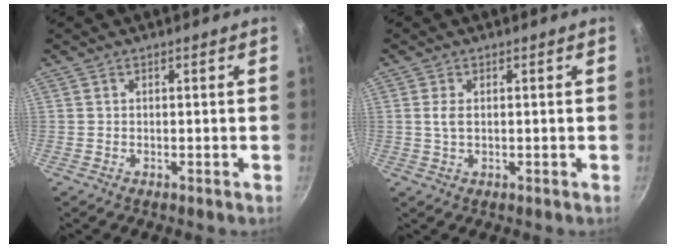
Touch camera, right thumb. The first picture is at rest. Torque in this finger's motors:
{"motor_torque": [-0.47, 0.31, 0.08, -0.50, -0.04]}